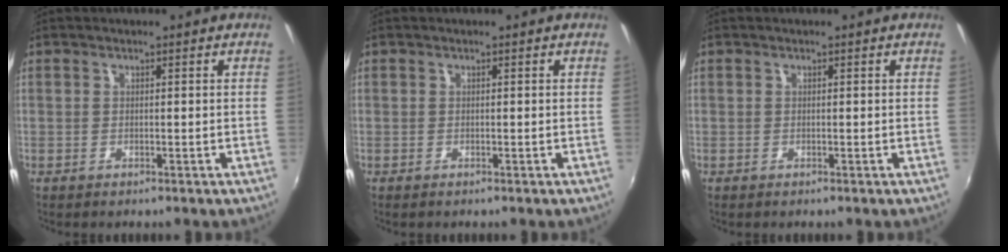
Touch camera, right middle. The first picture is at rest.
{"total": 0.0}
{"total": 0.0}